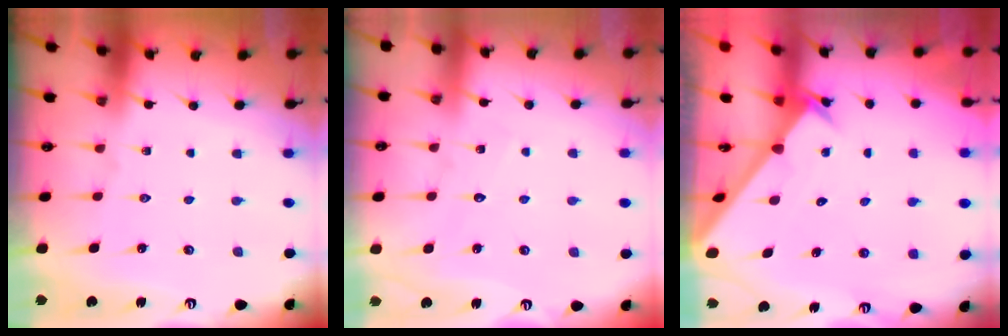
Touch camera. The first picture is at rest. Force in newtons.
{"total": 3.6, "press": 3.6, "slide": 0.4}
{"total": 2.5, "press": 2.5, "slide": 0.2}